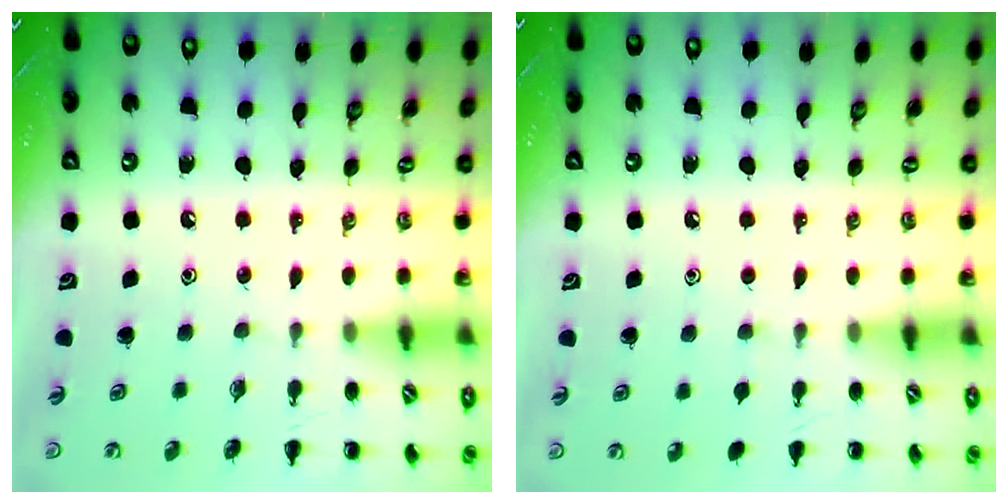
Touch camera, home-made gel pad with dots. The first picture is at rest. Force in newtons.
{"total": 3.1, "press": 2.9, "slide": 1.2}